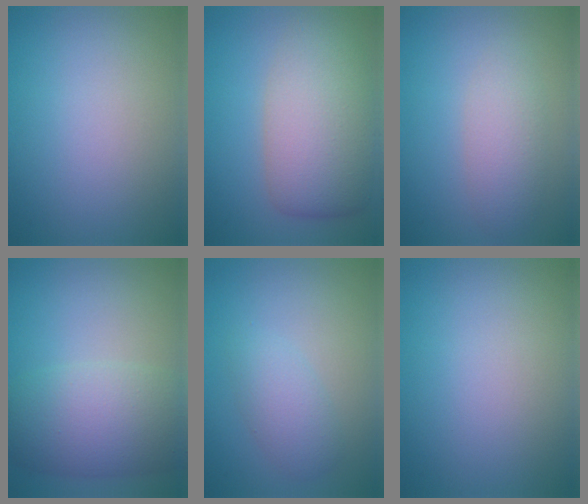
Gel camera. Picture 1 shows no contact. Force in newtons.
{"total": 7.7, "press": 7.7, "slide": 0.4}
{"total": 2.7, "press": 2.7, "slide": 0.2}
{"total": 6.9, "press": 6.9, "slide": 0.1}
{"total": 2.5, "press": 2.5, "slide": 0.1}
{"total": 0.0}